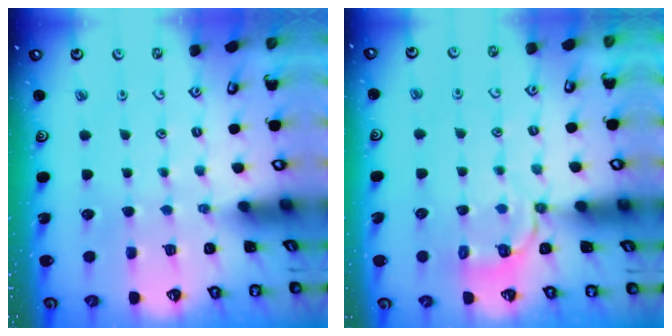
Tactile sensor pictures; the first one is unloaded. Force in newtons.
{"total": 3.9, "press": 3.5, "slide": 1.7}